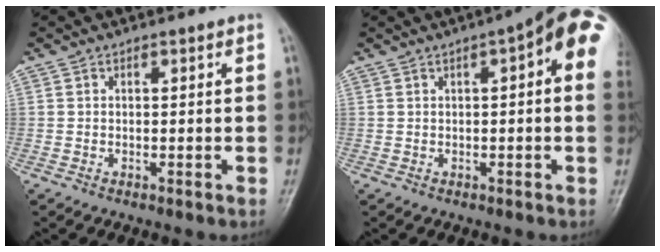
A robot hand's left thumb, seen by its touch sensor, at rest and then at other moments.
{"total": 11.6, "force": [3.5, 3.2, 10.6], "torque": [-0.122, 0.018, 0.031]}